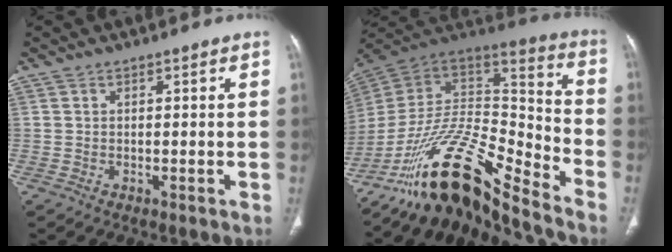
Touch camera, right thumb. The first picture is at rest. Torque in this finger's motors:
{"motor_torque": [3.52, 0.10, 1.49, -1.27, 0.65]}